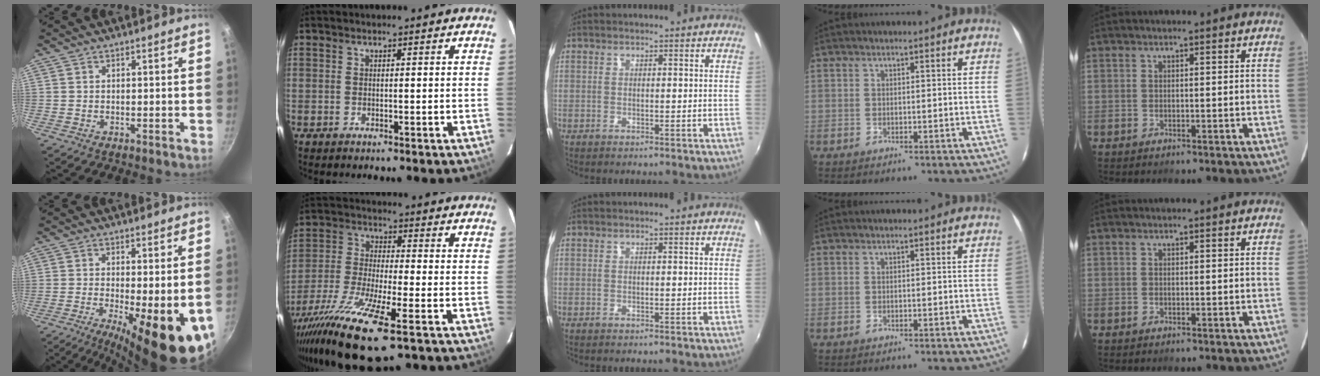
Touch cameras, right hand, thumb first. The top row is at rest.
{"thumb": {"total": 17.6, "force": [-5.7, 4.9, 15.9], "torque": [-0.221, -0.015, -0.072]}, "index": {"total": 16.3, "force": [-10.0, 2.5, 12.7], "torque": [-0.257, -0.054, -0.191]}}